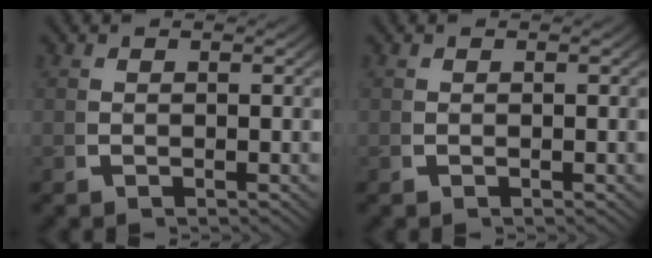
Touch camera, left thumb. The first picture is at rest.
{"total": 0.0}